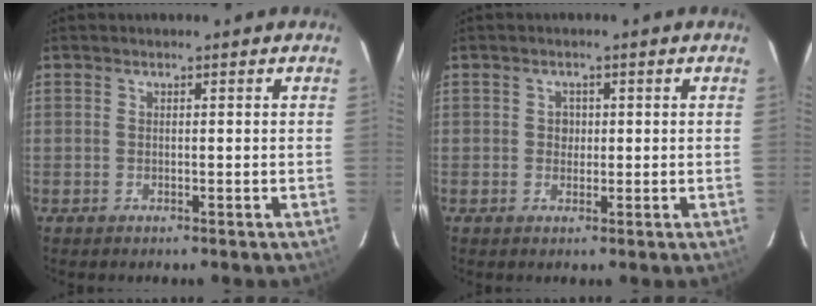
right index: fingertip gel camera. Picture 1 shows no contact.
{"total": 1.8, "force": [0.0, 1.8, 0.4], "torque": [-0.003, 0.006, 0.000]}